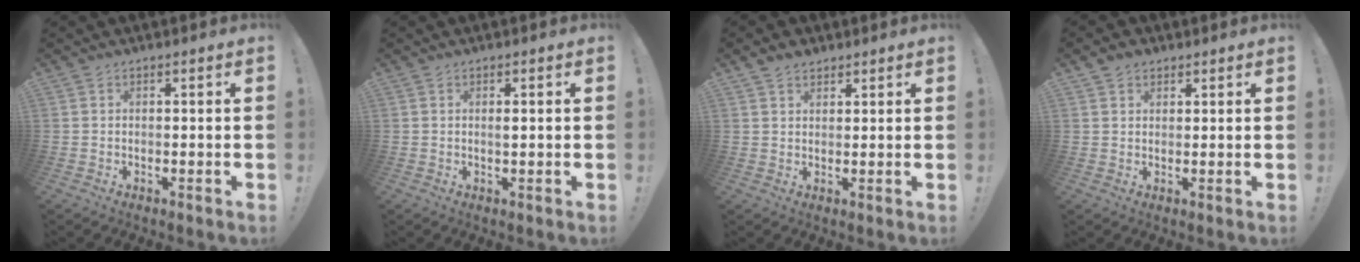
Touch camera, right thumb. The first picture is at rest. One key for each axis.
{"total": 1.0, "fx": 0.2, "fy": 0.1, "fz": 1.0, "tx": -0.016, "ty": -0.002, "tz": 0.001}
{"total": 3.2, "fx": 2.4, "fy": 1.9, "fz": 0.9, "tx": -0.014, "ty": -0.011, "tz": 0.044}
{"total": 2.6, "fx": 1.8, "fy": 1.8, "fz": 0.7, "tx": -0.009, "ty": -0.007, "tz": 0.031}